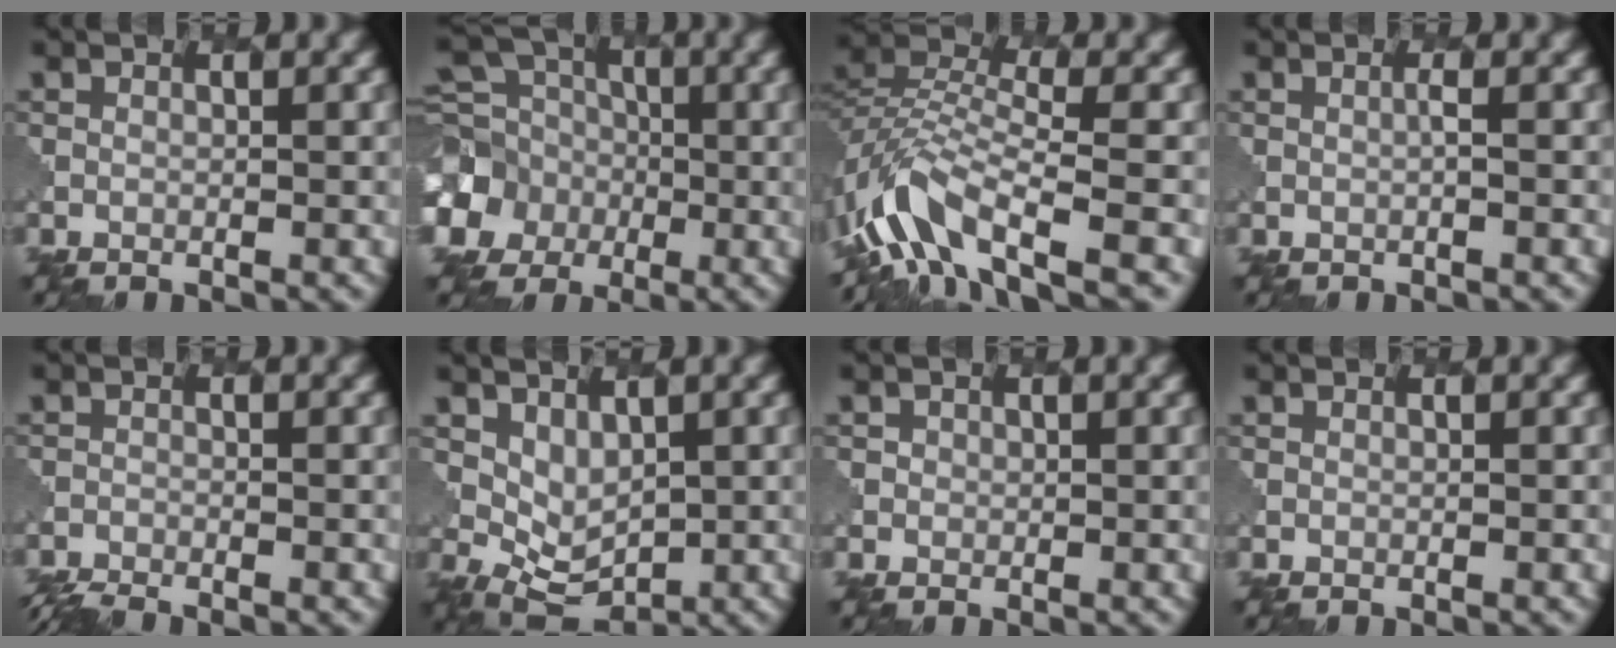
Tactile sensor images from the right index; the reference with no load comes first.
{"total": 10.1, "force": [-2.6, 8.9, 4.0], "torque": [-0.115, -0.022, -0.063]}
{"total": 8.0, "force": [-4.6, 3.3, 5.6], "torque": [-0.110, -0.002, -0.101]}
{"total": 0.6, "force": [0.1, 0.0, 0.6], "torque": [-0.006, 0.003, -0.002]}
{"total": 4.1, "force": [-4.0, 0.5, 0.9], "torque": [-0.024, -0.018, -0.065]}
{"total": 3.3, "force": [1.5, 2.1, 2.0], "torque": [-0.040, -0.015, 0.034]}
{"total": 1.0, "force": [0.0, 1.0, 0.0], "torque": [0.004, -0.006, 0.000]}
{"total": 0.0}